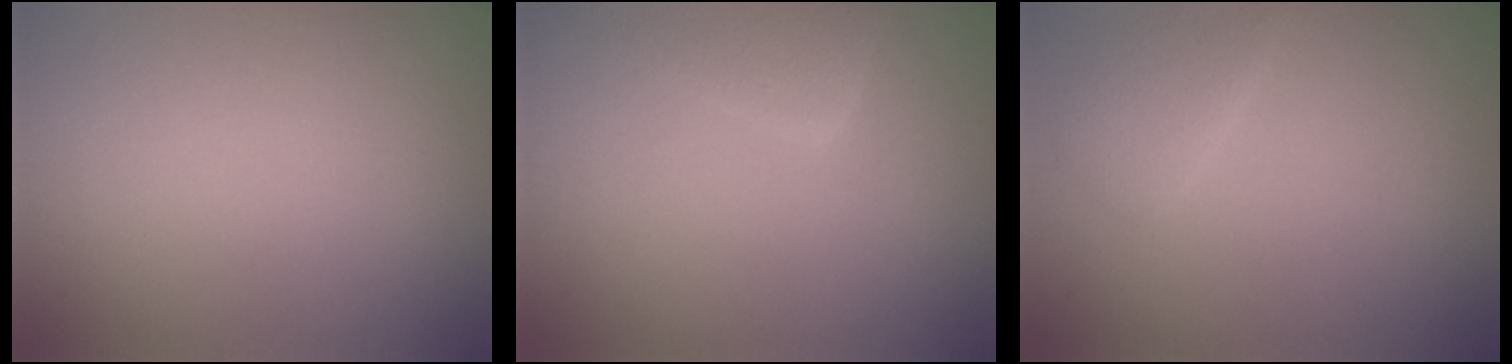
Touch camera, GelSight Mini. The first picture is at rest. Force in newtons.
{"total": 2.8, "press": 2.8, "slide": 0.3}
{"total": 1.7, "press": 1.7, "slide": 0.0}